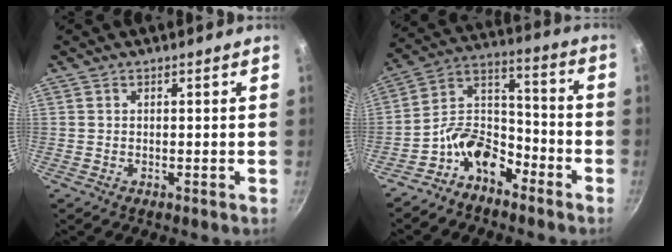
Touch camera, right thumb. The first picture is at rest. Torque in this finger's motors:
{"motor_torque": [1.12, 0.33, 0.63, -0.49, 0.05]}